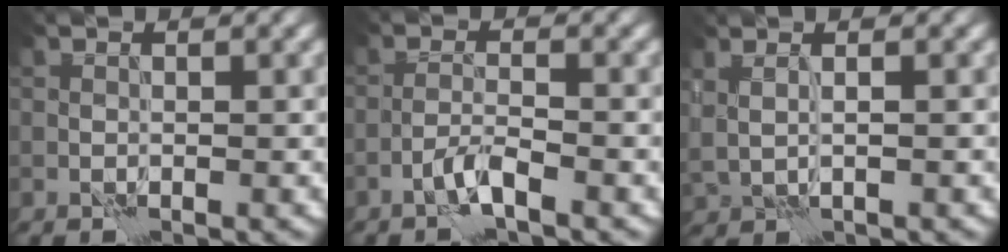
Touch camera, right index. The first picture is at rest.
{"total": 1.6, "force": [-1.1, 0.0, 1.2], "torque": [-0.026, 0.005, -0.026]}
{"total": 2.7, "force": [1.7, 0.9, 1.9], "torque": [-0.033, 0.002, 0.021]}